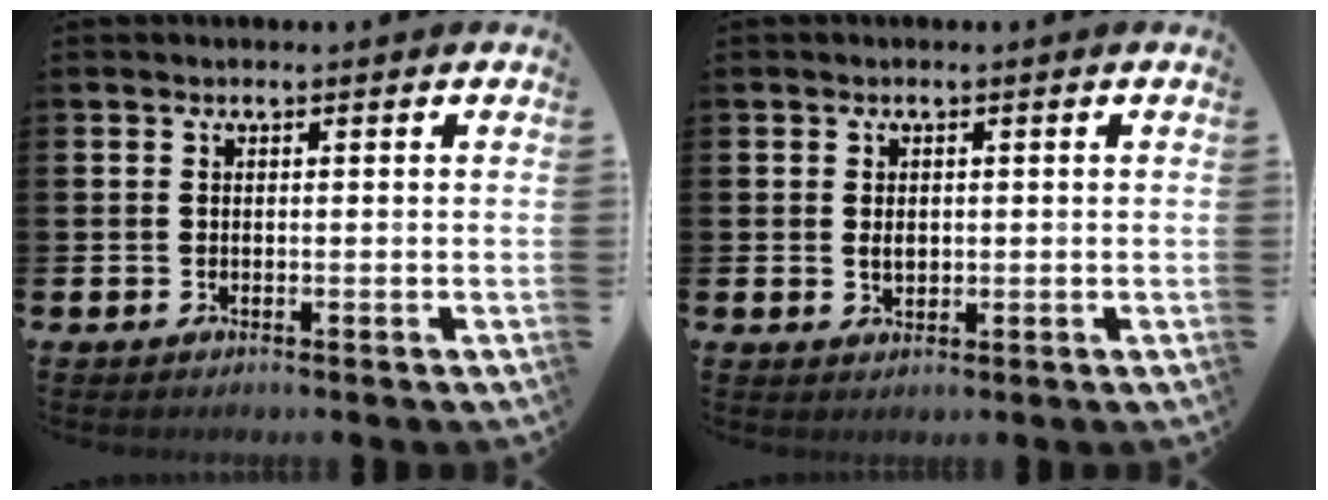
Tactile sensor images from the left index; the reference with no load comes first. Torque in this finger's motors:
{"motor_torque": [0.22, 0.12, 0.03, 0.03]}